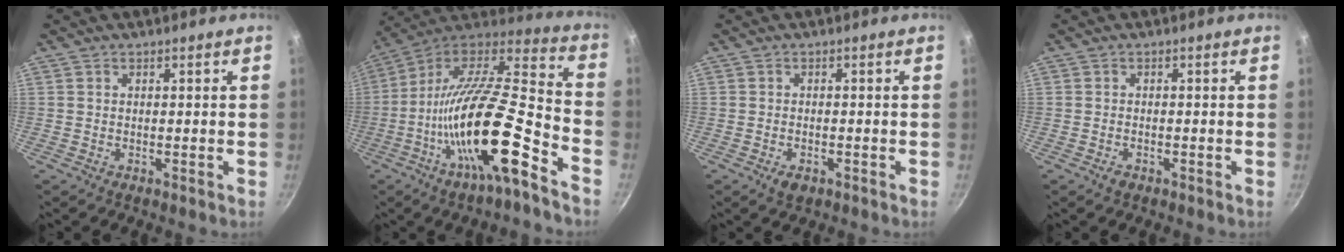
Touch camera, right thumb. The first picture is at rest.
{"total": 24.5, "force": [-10.6, 6.4, 21.2], "torque": [-0.344, 0.053, -0.201]}
{"total": 2.6, "force": [-1.3, 1.5, 1.7], "torque": [-0.030, 0.006, -0.020]}
{"total": 1.3, "force": [-0.8, 0.7, 0.7], "torque": [-0.017, 0.004, -0.015]}